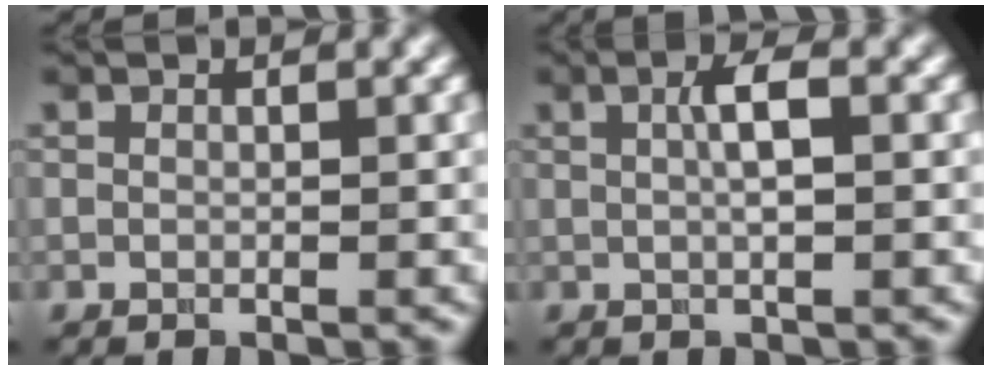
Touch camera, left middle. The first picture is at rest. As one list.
[{"total": 2.4, "force": [0.3, 0.4, 2.3], "torque": [-0.041, 0.007, 0.004]}]